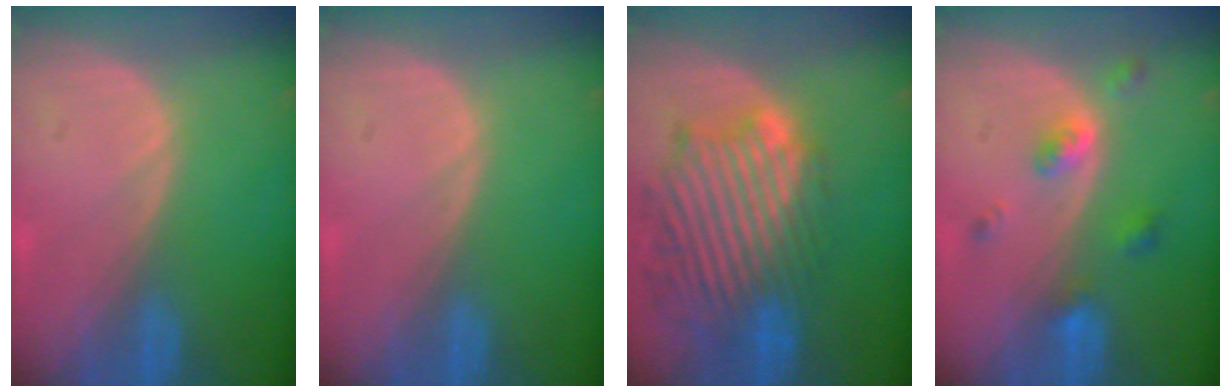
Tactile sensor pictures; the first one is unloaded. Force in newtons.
{"total": 0.0}
{"total": 13.3, "press": 11.7, "slide": 6.3}
{"total": 4.4, "press": 4.1, "slide": 1.6}